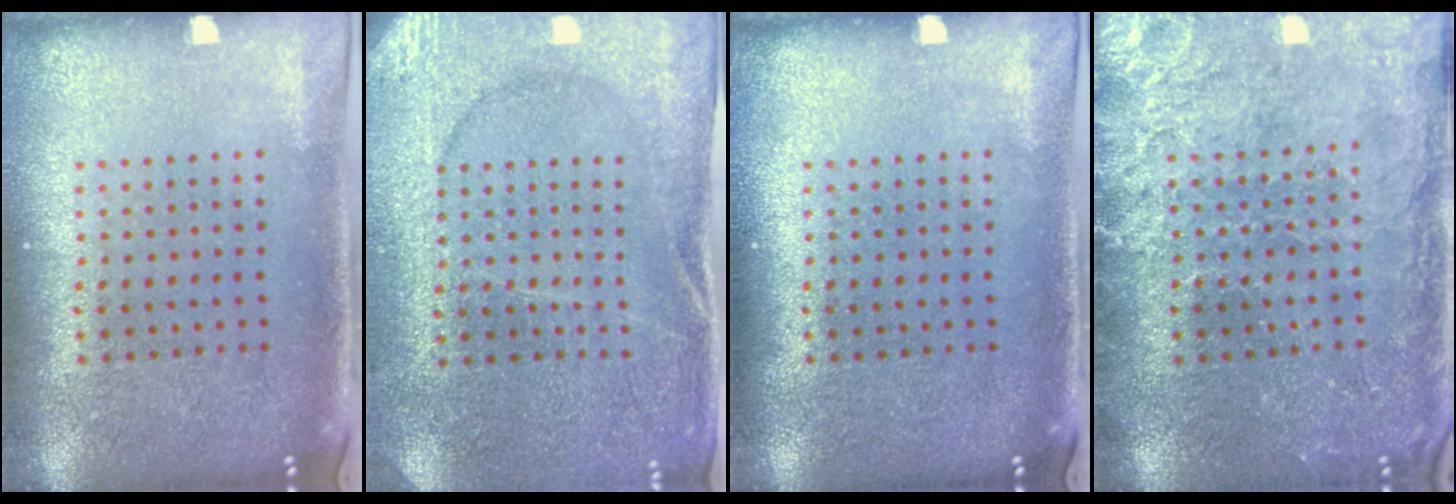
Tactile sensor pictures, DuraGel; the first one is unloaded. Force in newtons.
{"total": 2.9, "press": 2.9, "slide": 0.3}
{"total": 0.0}
{"total": 3.3, "press": 3.2, "slide": 1.0}